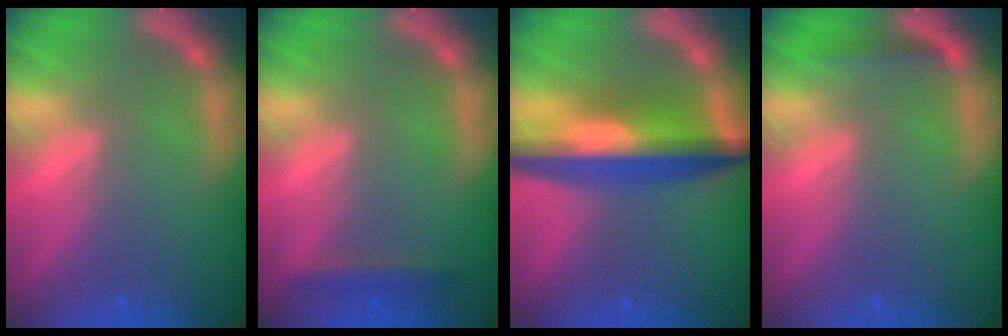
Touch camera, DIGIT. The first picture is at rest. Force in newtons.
{"total": 1.9}
{"total": 9.0}
{"total": 1.4}